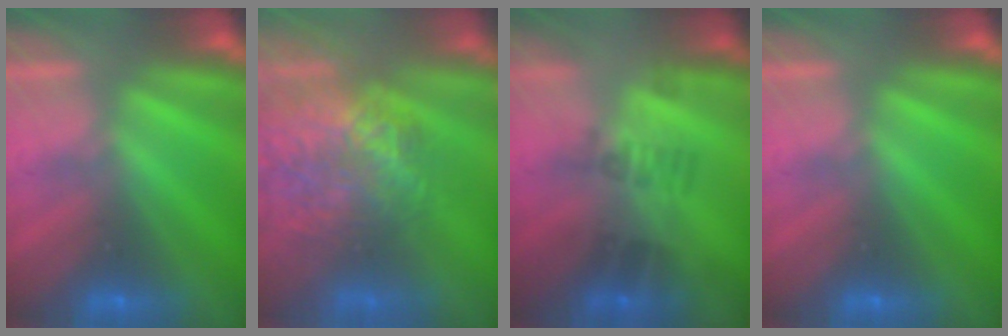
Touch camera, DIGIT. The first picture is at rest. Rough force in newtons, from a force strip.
{"total": 11.2}
{"total": 2.3}
{"total": 0.0}